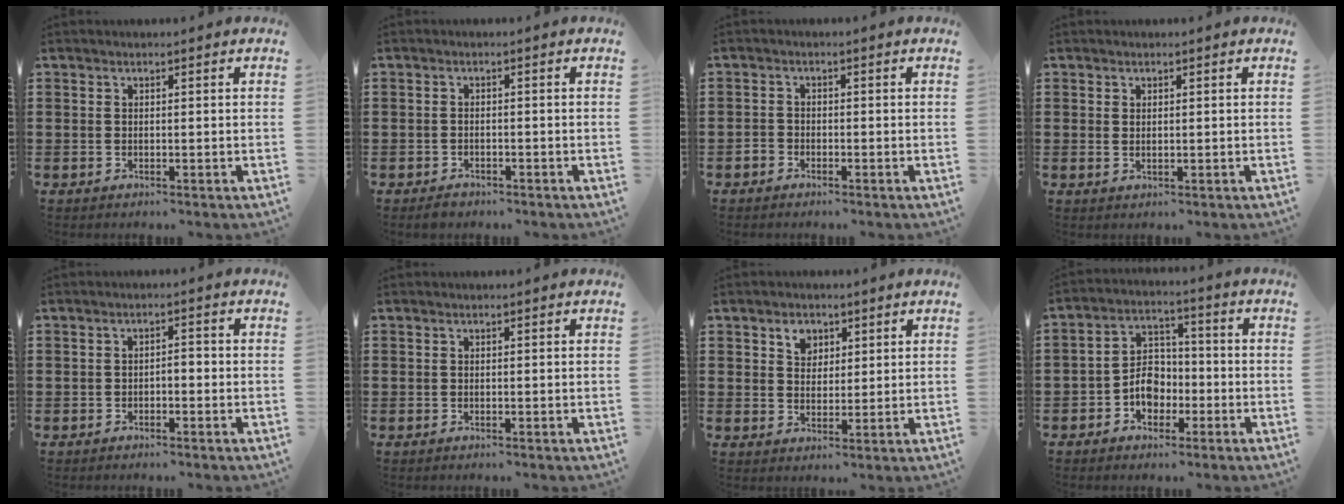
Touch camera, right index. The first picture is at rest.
{"total": 1.1, "force": [-1.0, 0.5, 0.3], "torque": [-0.009, -0.002, -0.020]}
{"total": 1.0, "force": [-0.9, 0.5, 0.0], "torque": [-0.002, 0.003, -0.019]}
{"total": 0.8, "force": [0.4, 0.4, 0.5], "torque": [-0.009, 0.005, 0.007]}
{"total": 1.4, "force": [-0.9, 0.6, 0.8], "torque": [-0.020, 0.002, -0.021]}
{"total": 0.0}
{"total": 3.5, "force": [2.0, 2.5, 1.4], "torque": [-0.030, 0.007, 0.034]}
{"total": 5.7, "force": [-2.0, 4.3, 3.1], "torque": [-0.045, 0.008, -0.041]}